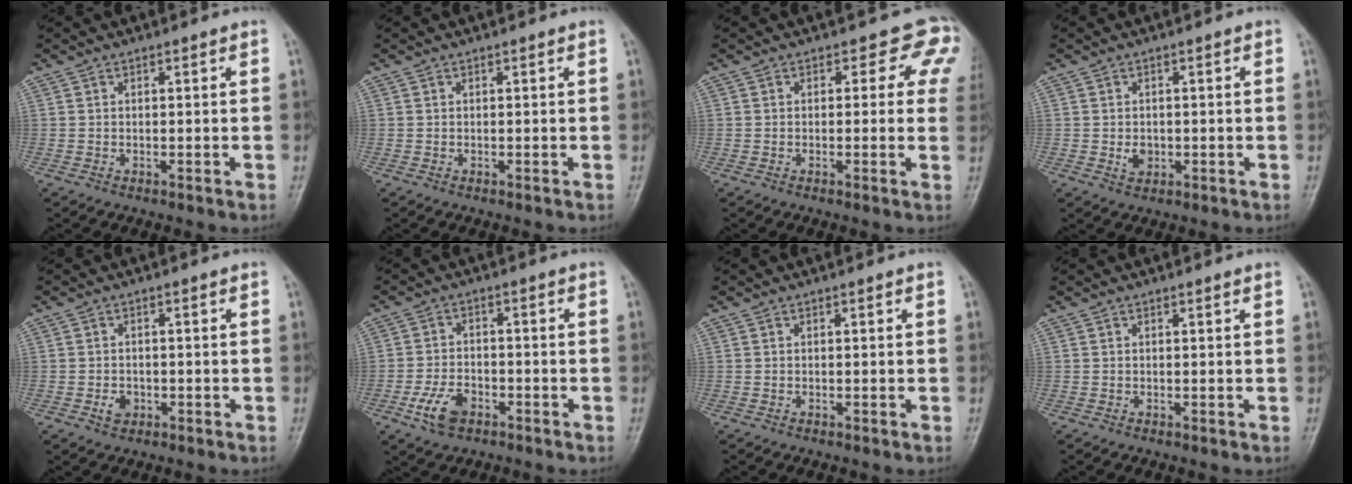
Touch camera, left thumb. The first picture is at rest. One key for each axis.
{"total": 0.0}
{"total": 5.4, "fx": 2.7, "fy": 3.9, "fz": 2.7, "tx": 0.009, "ty": -0.008, "tz": 0.005}
{"total": 2.2, "fx": -0.5, "fy": 1.8, "fz": 1.2, "tx": -0.015, "ty": 0.000, "tz": -0.004}
{"total": 2.3, "fx": -1.0, "fy": 1.8, "fz": 1.0, "tx": -0.013, "ty": 0.003, "tz": -0.014}
{"total": 6.2, "fx": -3.3, "fy": 3.7, "fz": 3.7, "tx": -0.074, "ty": 0.013, "tz": -0.060}
{"total": 0.0}
{"total": 0.0}